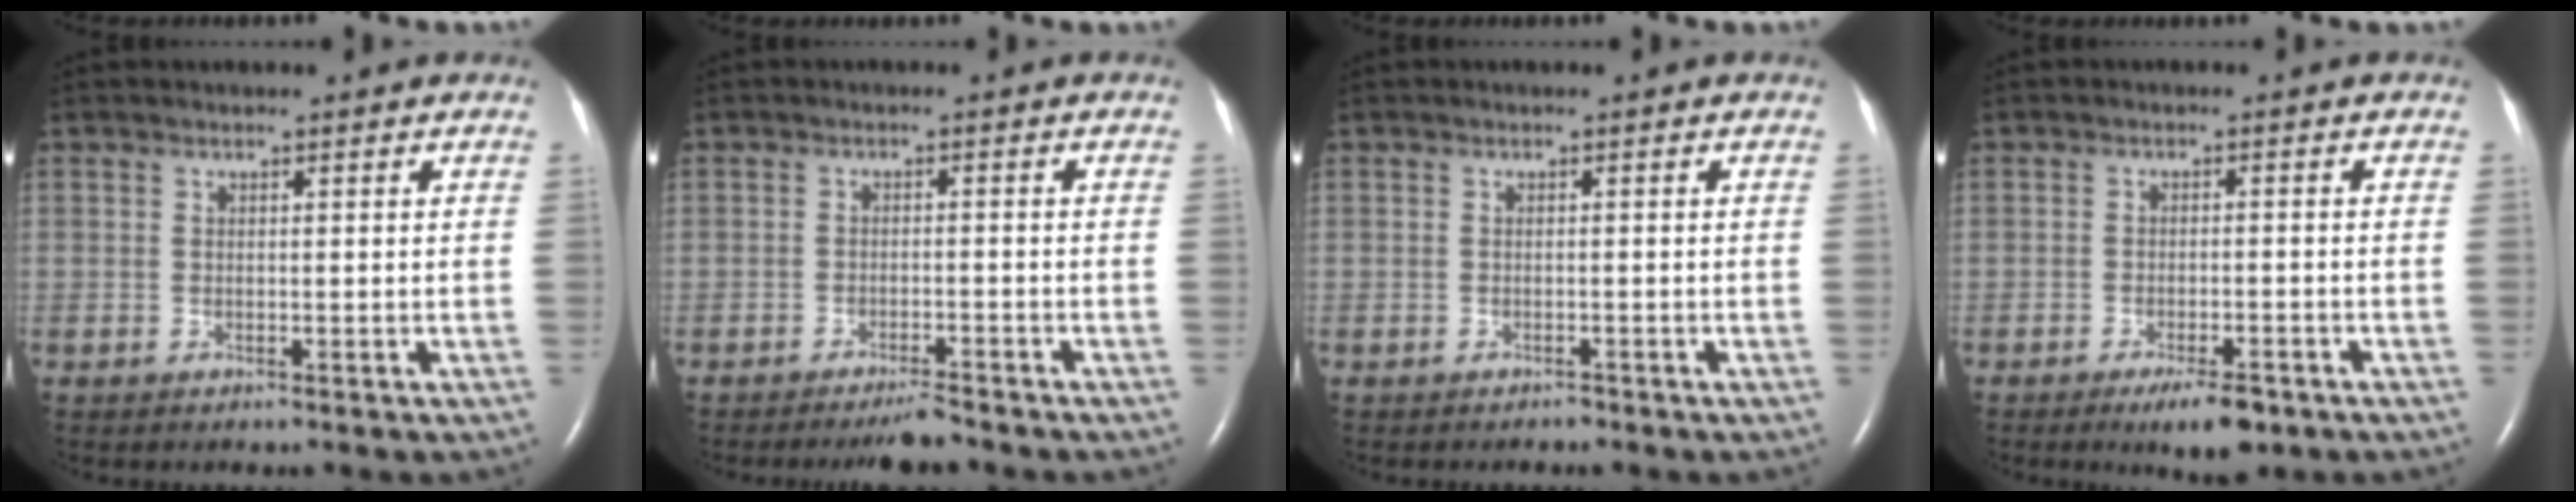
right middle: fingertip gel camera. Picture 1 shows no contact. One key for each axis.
{"total": 3.0, "fx": -2.8, "fy": -0.1, "fz": 1.1, "tx": -0.021, "ty": -0.010, "tz": -0.046}
{"total": 0.6, "fx": -0.6, "fy": 0.2, "fz": 0.1, "tx": -0.005, "ty": -0.001, "tz": -0.009}
{"total": 5.2, "fx": -3.4, "fy": 1.4, "fz": 3.6, "tx": -0.059, "ty": -0.006, "tz": -0.047}